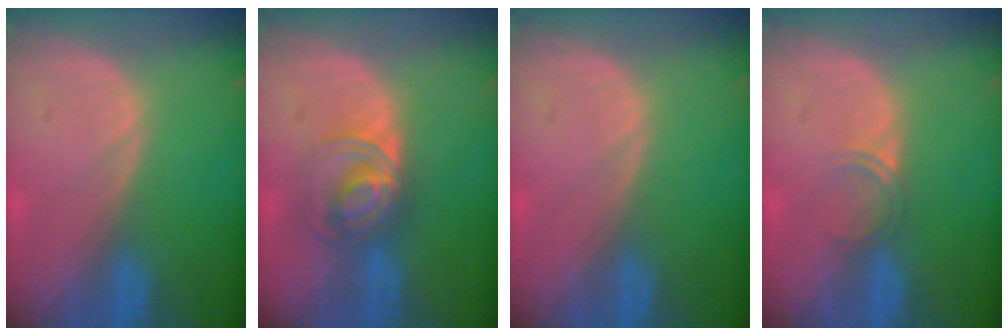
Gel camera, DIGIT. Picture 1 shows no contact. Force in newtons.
{"total": 6.6, "press": 5.8, "slide": 3.2}
{"total": 0.0}
{"total": 1.8, "press": 1.5, "slide": 1.1}